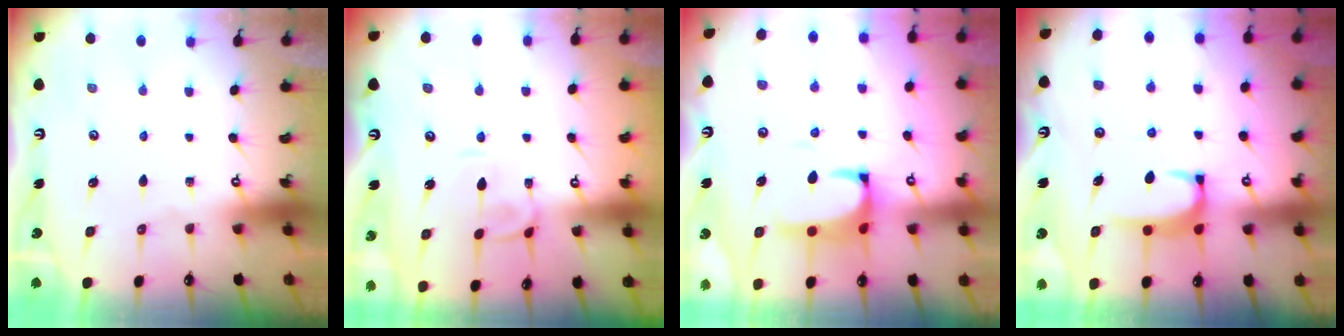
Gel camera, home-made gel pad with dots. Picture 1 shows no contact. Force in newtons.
{"total": 2.7, "press": 2.7, "slide": 0.2}
{"total": 2.1, "press": 1.9, "slide": 0.9}
{"total": 2.0, "press": 1.9, "slide": 0.6}